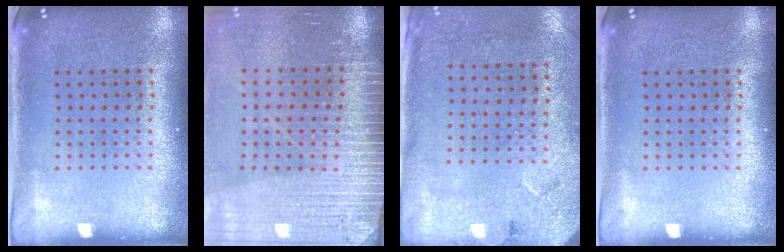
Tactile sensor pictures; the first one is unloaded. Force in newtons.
{"total": 3.6, "press": 3.4, "slide": 1.2}
{"total": 2.7, "press": 2.2, "slide": 1.6}
{"total": 0.0}